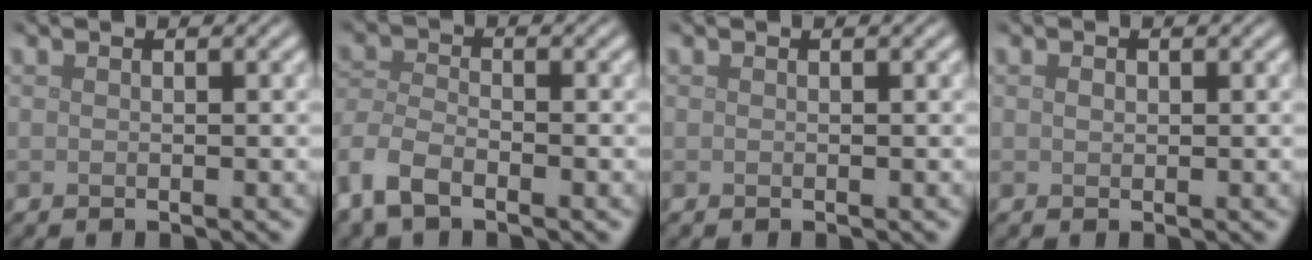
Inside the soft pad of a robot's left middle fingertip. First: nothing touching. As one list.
[{"total": 4.7, "force": [-3.1, 2.3, 2.7], "torque": [-0.054, -0.003, -0.074]}, {"total": 0.0}, {"total": 0.6, "force": [0.1, 0.5, 0.3], "torque": [-0.006, -0.001, 0.001]}]